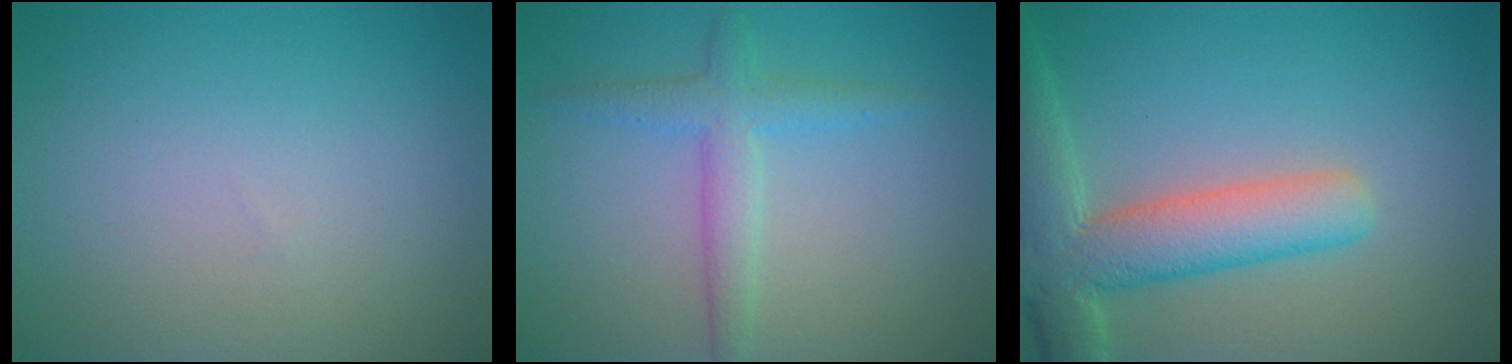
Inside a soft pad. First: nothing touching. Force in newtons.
{"total": 2.8, "press": 2.8, "slide": 0.1}
{"total": 7.3, "press": 7.3, "slide": 0.7}